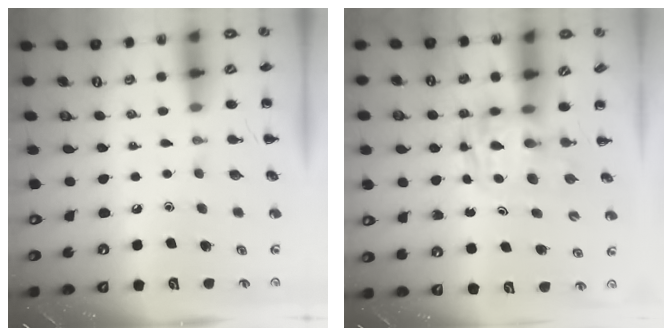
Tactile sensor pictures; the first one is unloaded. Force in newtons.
{"total": 2.6, "press": 2.6, "slide": 0.2}